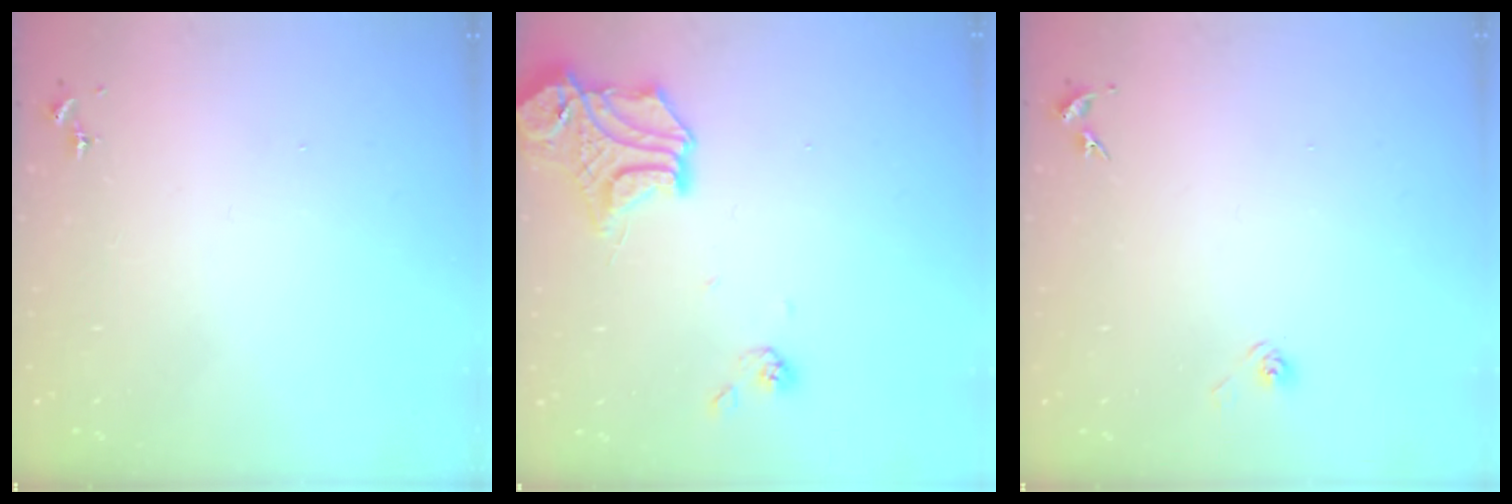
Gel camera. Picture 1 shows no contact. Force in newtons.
{"total": 15.8, "press": 15.8, "slide": 1.5}
{"total": 2.9, "press": 2.5, "slide": 1.5}